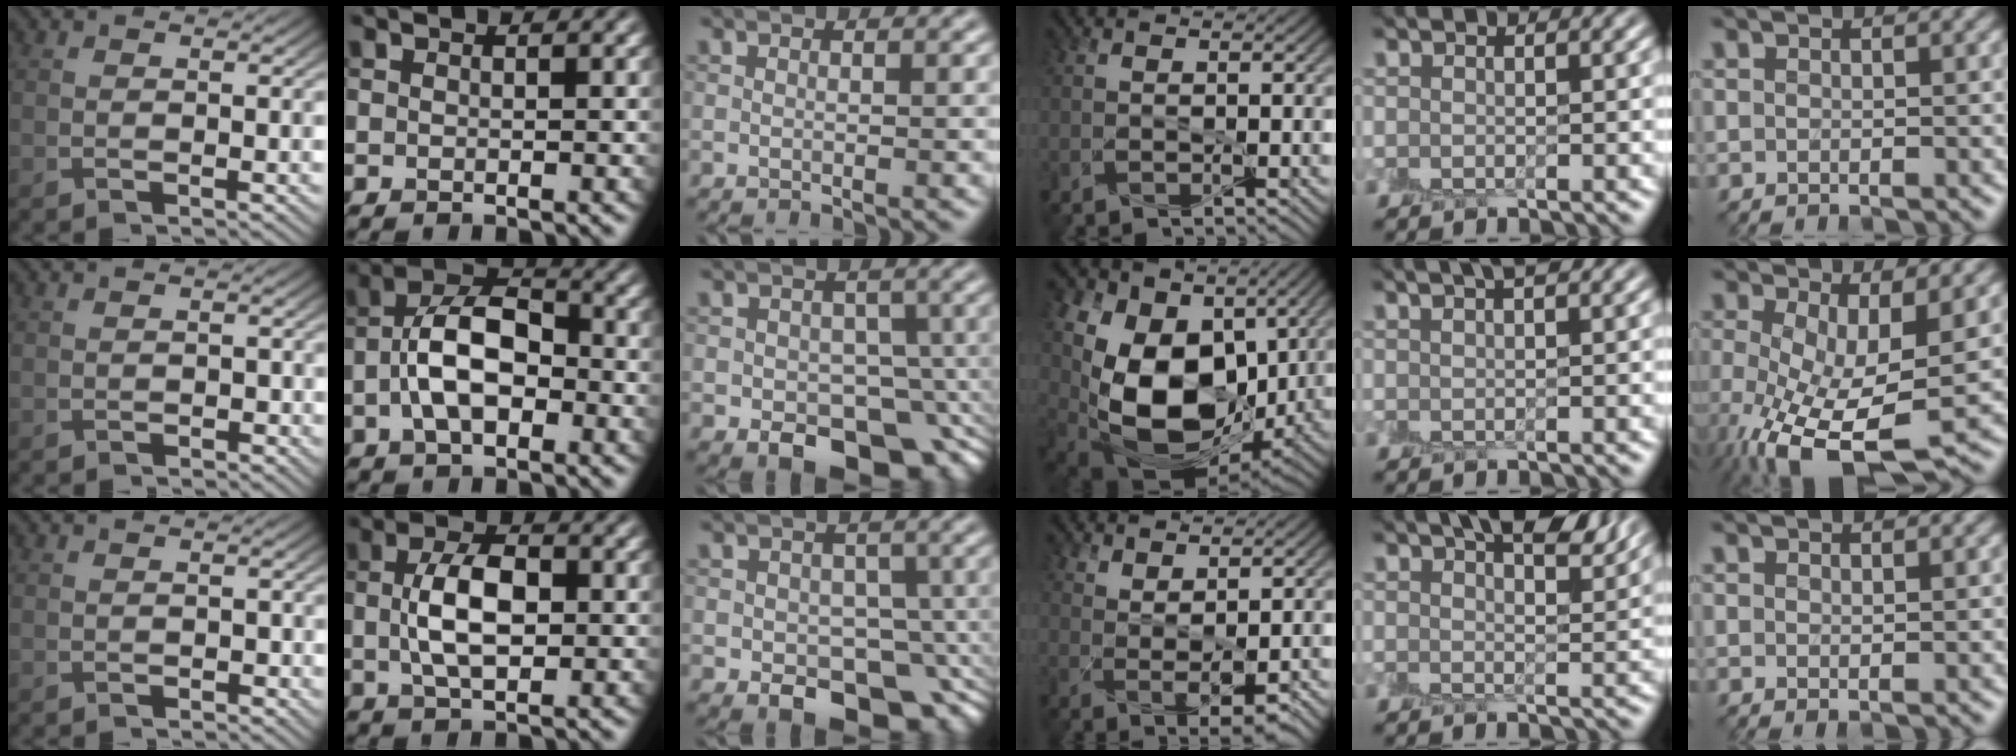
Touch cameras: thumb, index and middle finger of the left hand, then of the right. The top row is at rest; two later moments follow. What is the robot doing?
{"motion": "peel", "object": "lint roller sheet"}